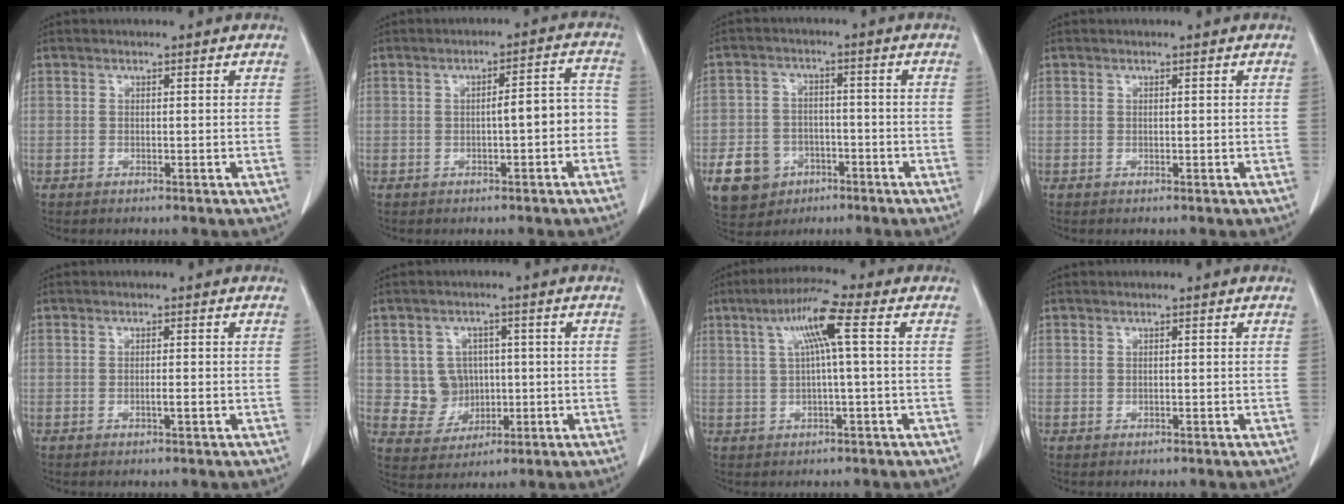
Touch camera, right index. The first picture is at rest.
{"total": 5.4, "force": [-1.3, 1.5, 5.1], "torque": [-0.064, 0.031, -0.017]}
{"total": 8.2, "force": [-3.8, 6.7, 2.7], "torque": [-0.061, 0.010, -0.055]}
{"total": 0.0}
{"total": 1.4, "force": [-0.5, 0.1, 1.3], "torque": [-0.023, 0.000, -0.009]}
{"total": 6.2, "force": [0.4, 5.9, 1.8], "torque": [-0.027, 0.014, 0.015]}
{"total": 7.3, "force": [1.9, -0.2, 7.0], "torque": [-0.132, 0.023, 0.036]}
{"total": 0.0}